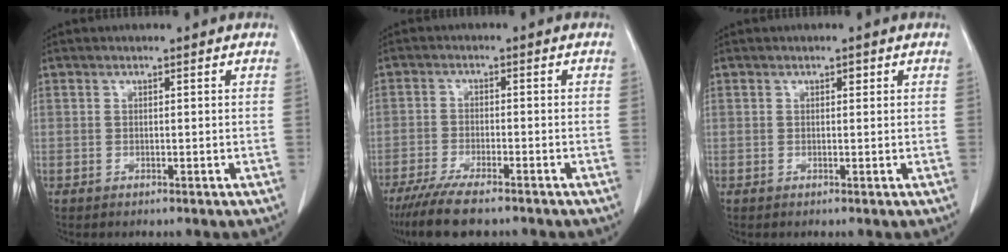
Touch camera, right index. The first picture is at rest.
{"total": 8.5, "force": [-6.8, 1.5, 4.8], "torque": [-0.080, -0.018, -0.109]}
{"total": 0.6, "force": [0.3, 0.4, 0.4], "torque": [-0.005, 0.000, 0.003]}